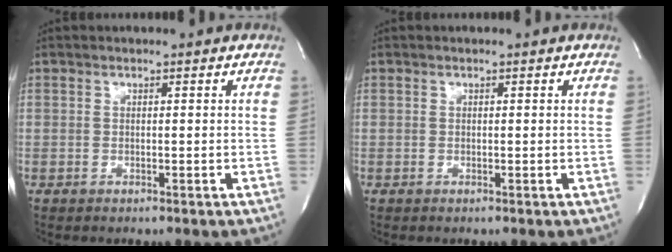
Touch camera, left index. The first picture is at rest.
{"total": 0.0}